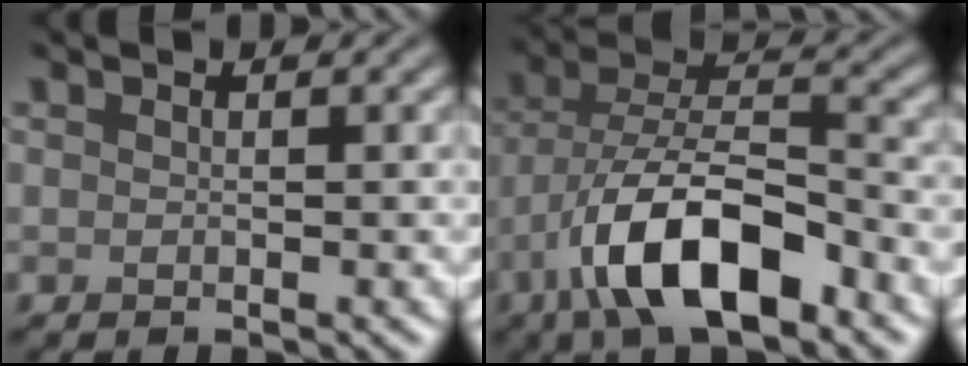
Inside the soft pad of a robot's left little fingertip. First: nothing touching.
{"total": 10.3, "force": [-5.4, 4.1, 7.8], "torque": [-0.136, 0.015, -0.100]}